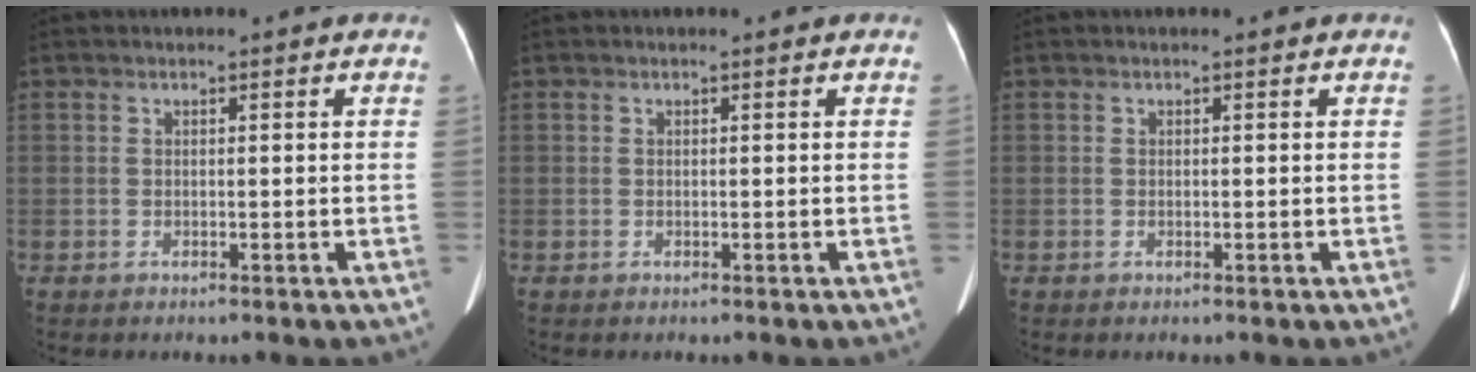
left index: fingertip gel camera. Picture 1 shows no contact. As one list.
[{"total": 0.0}, {"total": 0.0}]